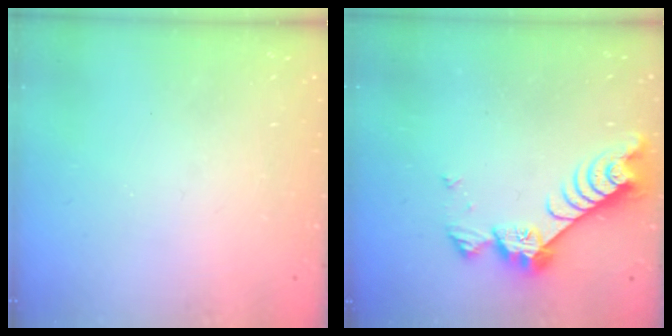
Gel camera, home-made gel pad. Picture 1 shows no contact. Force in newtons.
{"total": 7.4, "press": 7.3, "slide": 0.9}